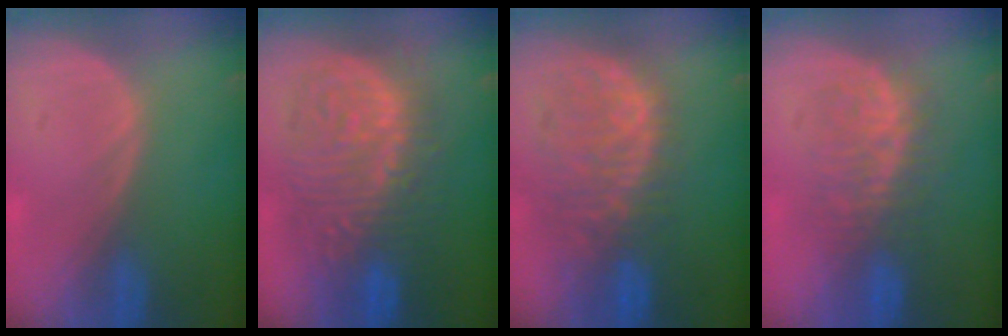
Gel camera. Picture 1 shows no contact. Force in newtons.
{"total": 13.1, "press": 13.1, "slide": 1.2}
{"total": 10.7, "press": 9.4, "slide": 5.2}
{"total": 7.7, "press": 7.4, "slide": 1.8}